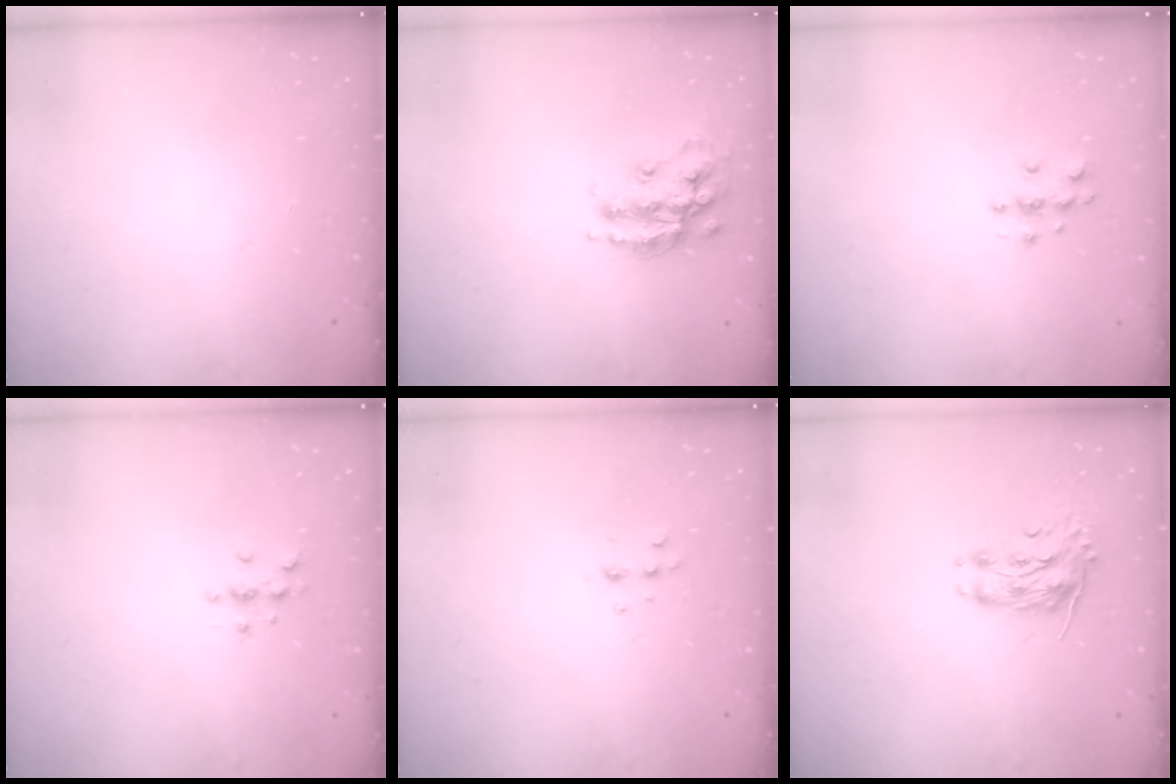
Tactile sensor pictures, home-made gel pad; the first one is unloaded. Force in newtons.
{"total": 15.1, "press": 15.0, "slide": 1.0}
{"total": 4.0, "press": 4.0, "slide": 0.5}
{"total": 3.0, "press": 3.0, "slide": 0.4}
{"total": 4.3, "press": 4.2, "slide": 0.8}
{"total": 8.2, "press": 8.2, "slide": 0.3}